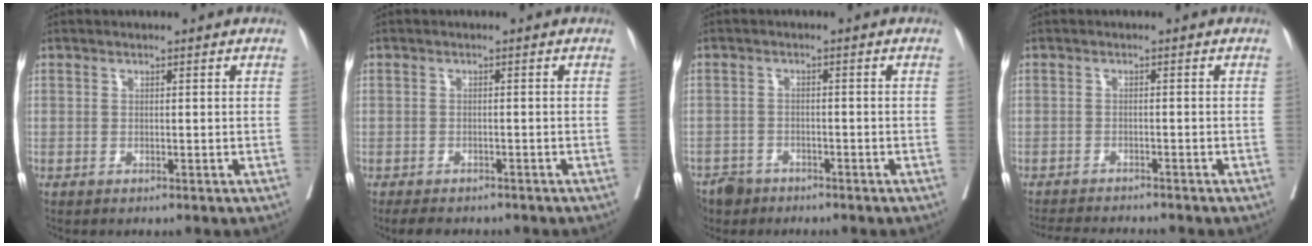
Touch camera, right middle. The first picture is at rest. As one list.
[{"total": 5.1, "force": [-4.3, 2.2, 1.6], "torque": [-0.024, -0.004, -0.057]}, {"total": 4.8, "force": [-3.9, 2.7, 0.7], "torque": [-0.013, -0.002, -0.069]}, {"total": 7.0, "force": [-6.6, 0.3, 2.1], "torque": [-0.028, -0.011, -0.101]}]